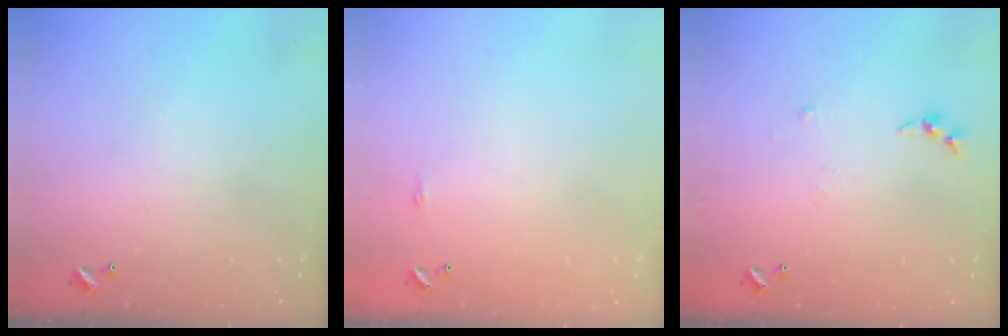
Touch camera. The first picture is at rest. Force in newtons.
{"total": 2.2, "press": 2.1, "slide": 0.4}
{"total": 3.3, "press": 3.3, "slide": 0.5}